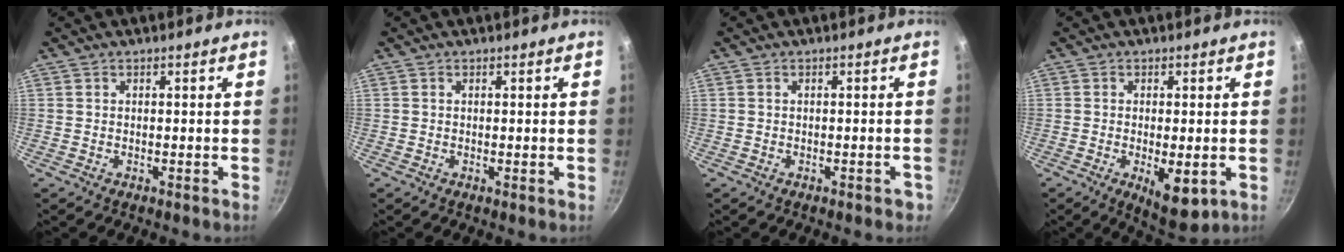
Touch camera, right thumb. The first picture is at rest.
{"total": 0.0}
{"total": 1.7, "force": [-0.9, 0.8, 1.1], "torque": [0.000, 0.015, -0.002]}
{"total": 7.4, "force": [-1.9, 2.7, 6.7], "torque": [-0.092, -0.008, -0.015]}